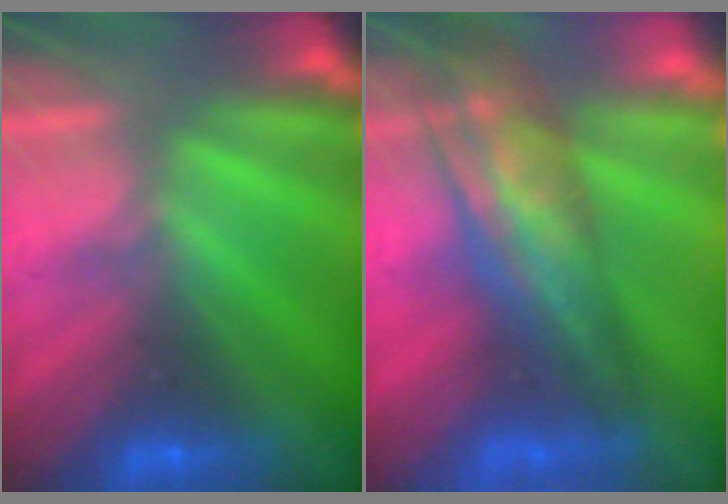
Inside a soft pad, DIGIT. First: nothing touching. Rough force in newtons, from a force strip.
{"total": 5.9}